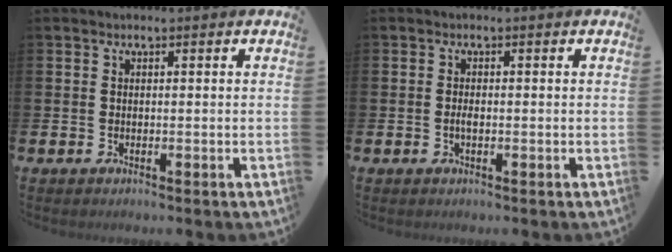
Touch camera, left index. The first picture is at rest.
{"total": 1.0, "force": [-0.3, 0.4, 0.9], "torque": [-0.013, -0.001, -0.007]}